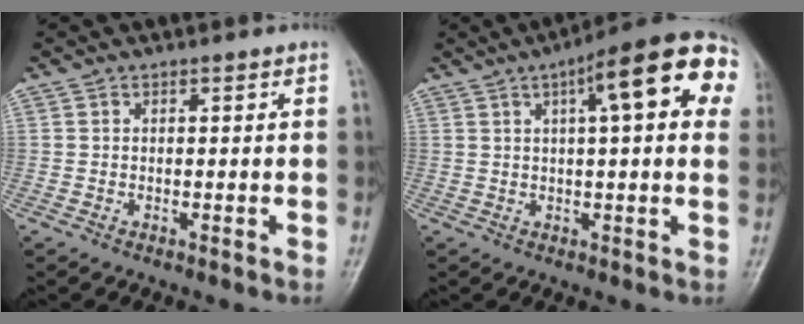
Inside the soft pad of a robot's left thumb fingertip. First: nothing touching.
{"total": 17.9, "force": [6.1, 5.1, 16.0], "torque": [-0.202, 0.026, 0.074]}